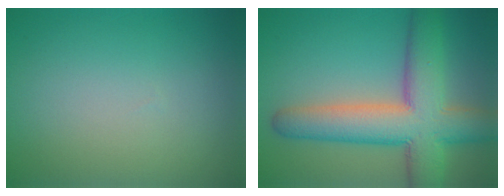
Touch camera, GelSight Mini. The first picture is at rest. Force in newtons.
{"total": 10.0, "press": 9.9, "slide": 0.5}